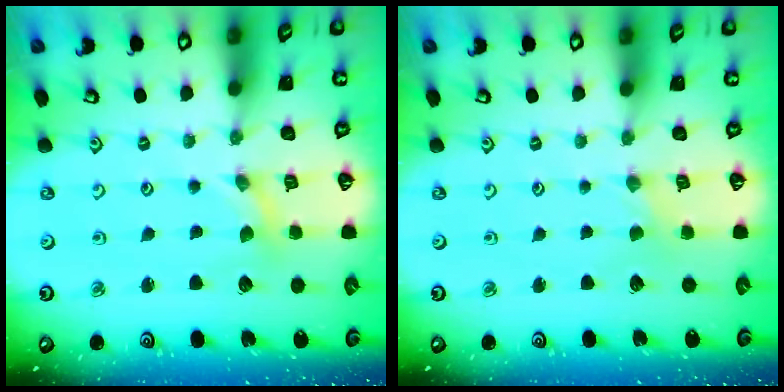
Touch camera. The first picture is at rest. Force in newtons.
{"total": 0.0}